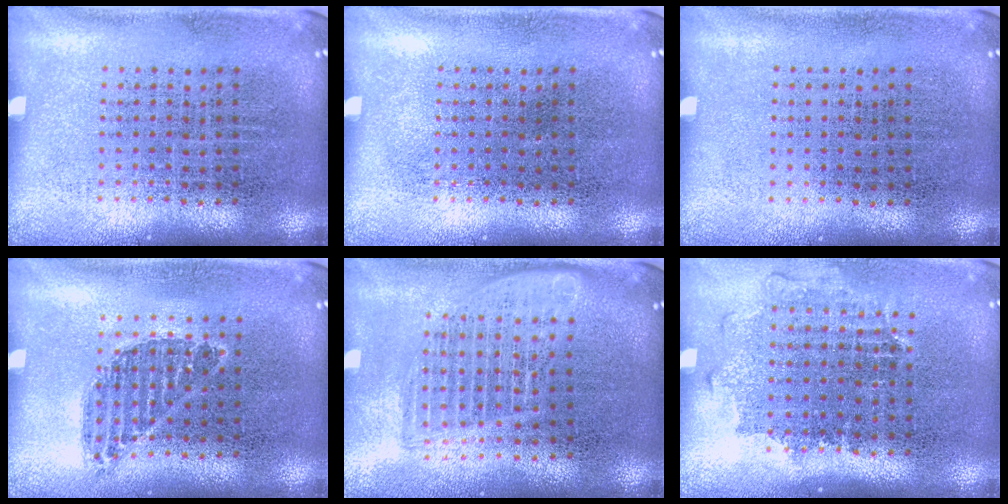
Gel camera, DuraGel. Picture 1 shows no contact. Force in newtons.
{"total": 0.0}
{"total": 0.0}
{"total": 0.8, "press": 0.7, "slide": 0.4}
{"total": 1.6, "press": 1.5, "slide": 0.8}
{"total": 1.1, "press": 1.0, "slide": 0.5}